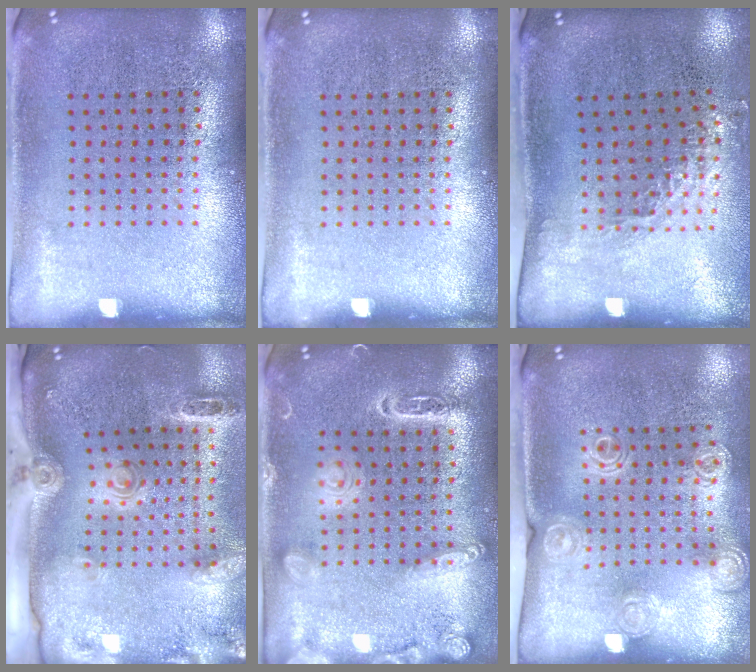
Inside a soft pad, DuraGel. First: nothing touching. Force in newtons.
{"total": 0.0}
{"total": 1.2, "press": 1.0, "slide": 0.8}
{"total": 2.9, "press": 2.1, "slide": 2.1}
{"total": 1.9, "press": 1.8, "slide": 0.4}
{"total": 1.4, "press": 1.4, "slide": 0.4}